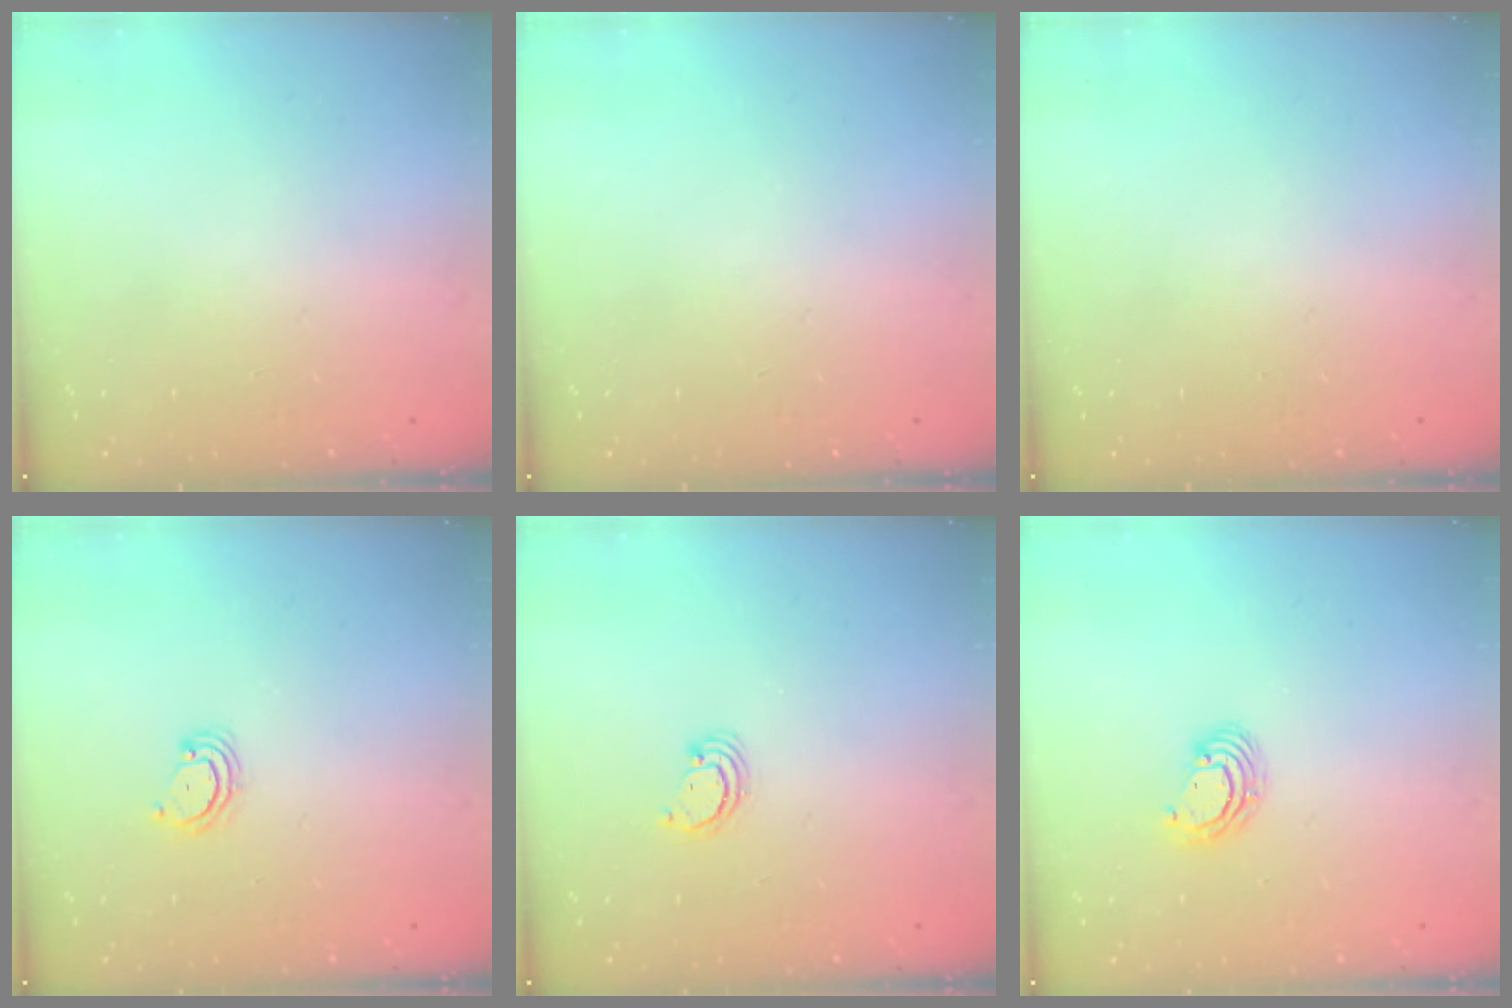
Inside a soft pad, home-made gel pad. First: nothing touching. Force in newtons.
{"total": 0.0}
{"total": 0.0}
{"total": 2.9, "press": 2.9, "slide": 0.3}
{"total": 2.6, "press": 2.6, "slide": 0.3}
{"total": 4.2, "press": 4.2, "slide": 0.2}